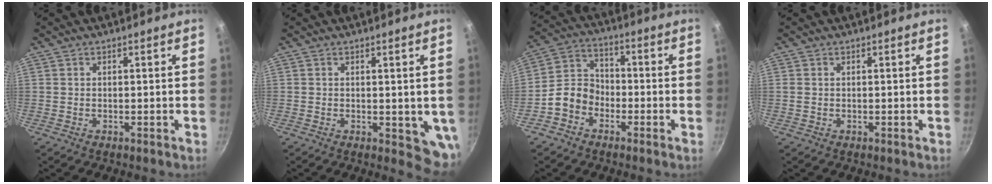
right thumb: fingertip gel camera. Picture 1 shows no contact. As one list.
[{"total": 5.6, "force": [0.2, 3.0, 4.7], "torque": [-0.045, -0.013, 0.005]}, {"total": 7.9, "force": [-3.5, 6.2, 3.5], "torque": [-0.038, 0.041, -0.084]}, {"total": 0.6, "force": [0.2, 0.5, 0.4], "torque": [-0.008, 0.002, 0.002]}]